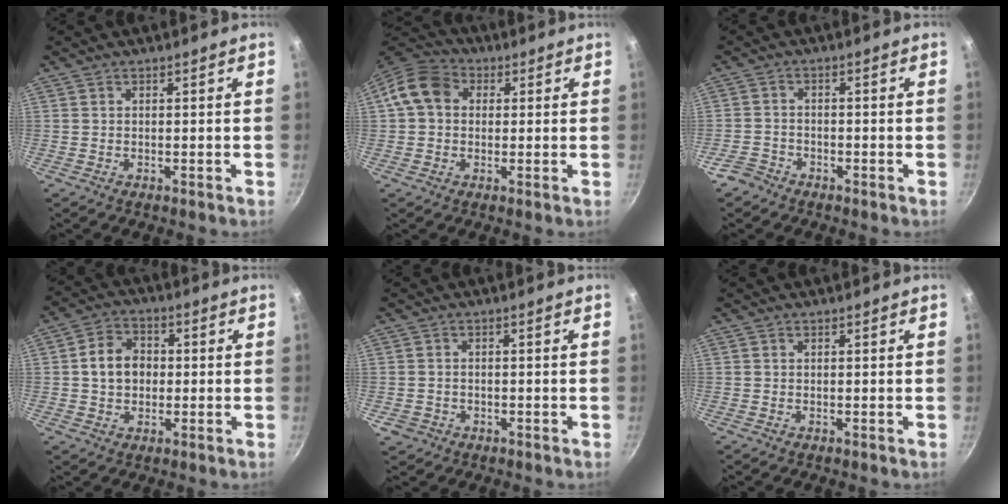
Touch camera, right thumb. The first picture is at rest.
{"total": 8.9, "force": [1.4, 7.2, 5.0], "torque": [-0.066, 0.021, 0.005]}
{"total": 3.5, "force": [-2.7, 2.1, 0.7], "torque": [-0.013, 0.030, -0.051]}
{"total": 6.8, "force": [0.0, 5.6, 3.9], "torque": [-0.044, 0.016, -0.011]}
{"total": 2.6, "force": [-1.0, 2.3, 0.9], "torque": [-0.018, 0.009, -0.007]}
{"total": 0.0}